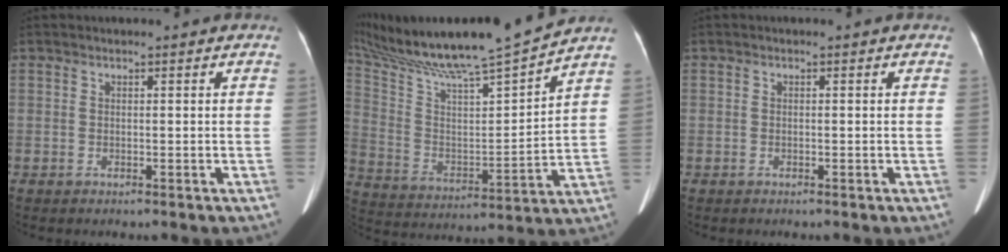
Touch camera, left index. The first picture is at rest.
{"total": 20.6, "force": [18.2, -0.5, 9.6], "torque": [-0.179, -0.016, 0.311]}
{"total": 0.0}